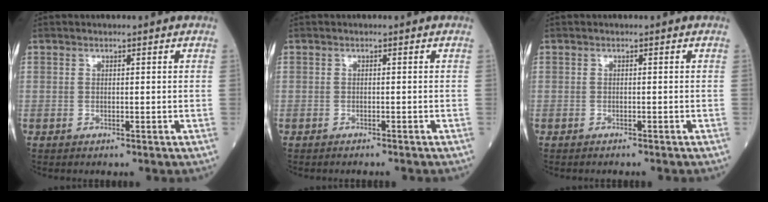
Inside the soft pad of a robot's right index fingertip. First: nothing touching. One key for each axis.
{"total": 1.8, "fx": -1.7, "fy": -0.1, "fz": 0.4, "tx": -0.004, "ty": -0.002, "tz": -0.022}
{"total": 1.4, "fx": -1.4, "fy": -0.1, "fz": 0.4, "tx": -0.003, "ty": -0.001, "tz": -0.018}